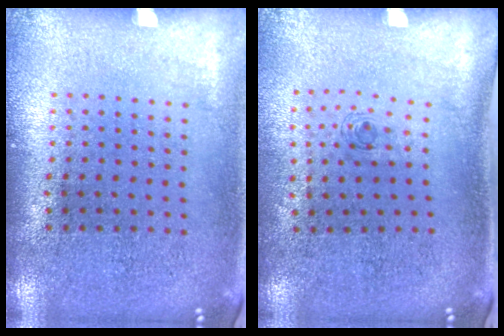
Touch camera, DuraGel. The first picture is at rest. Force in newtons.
{"total": 0.6, "press": 0.2, "slide": 0.5}